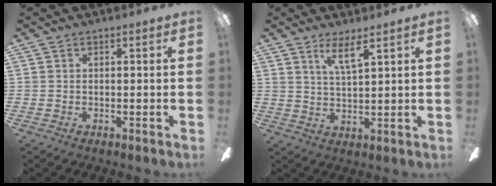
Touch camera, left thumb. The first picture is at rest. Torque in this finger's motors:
{"motor_torque": [0.23, -0.10, 0.22, -0.46, 0.02]}